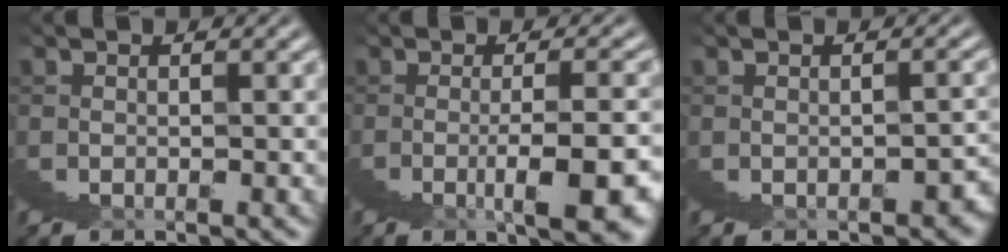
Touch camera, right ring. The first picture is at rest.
{"total": 4.3, "force": [-0.4, -1.9, 3.8], "torque": [-0.032, 0.026, -0.009]}
{"total": 1.3, "force": [-1.0, 0.4, 0.7], "torque": [-0.008, -0.005, -0.012]}